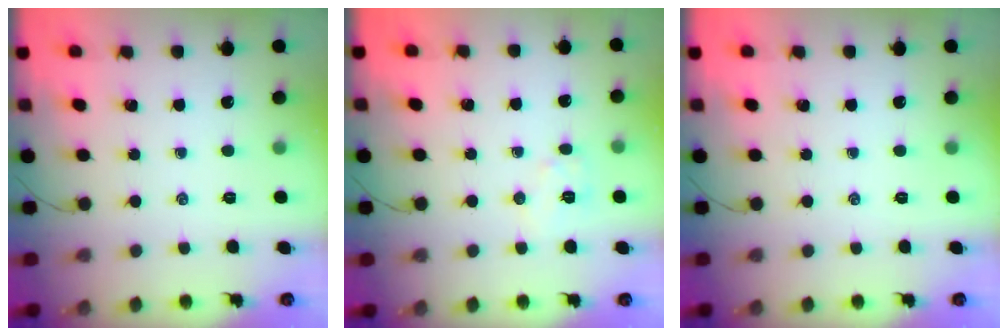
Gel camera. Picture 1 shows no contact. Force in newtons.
{"total": 6.0, "press": 5.9, "slide": 0.9}
{"total": 0.0}